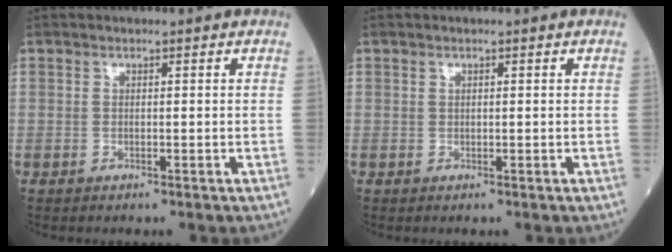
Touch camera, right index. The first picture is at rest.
{"total": 0.0}